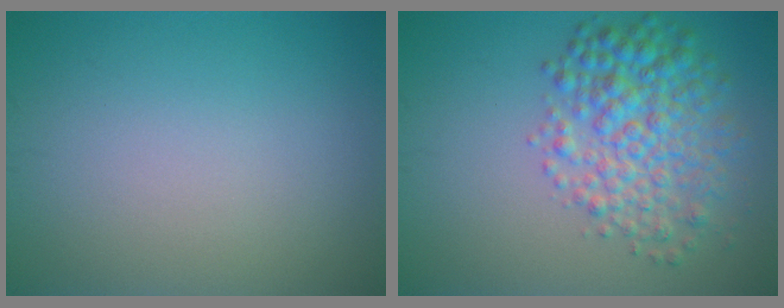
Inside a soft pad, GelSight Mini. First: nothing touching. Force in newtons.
{"total": 5.8, "press": 5.8, "slide": 0.1}